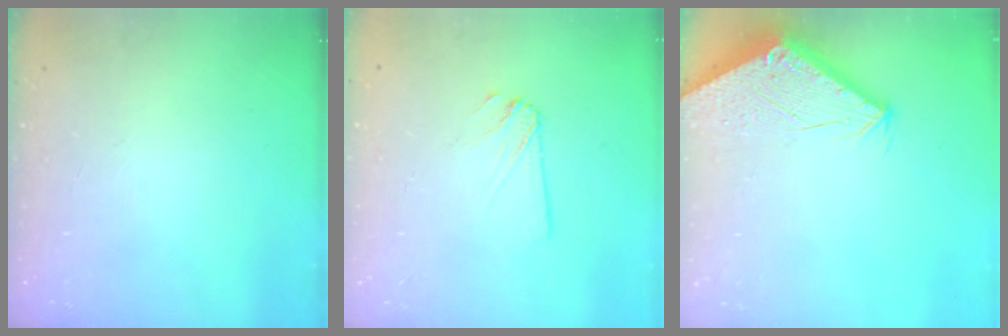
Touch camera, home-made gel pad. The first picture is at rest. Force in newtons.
{"total": 2.2, "press": 2.2, "slide": 0.1}
{"total": 2.7, "press": 2.7, "slide": 0.1}